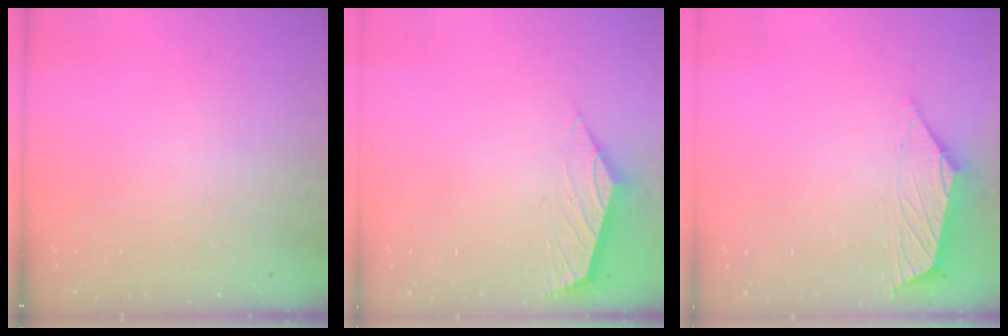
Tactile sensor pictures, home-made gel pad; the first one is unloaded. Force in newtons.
{"total": 2.1, "press": 2.0, "slide": 0.7}
{"total": 2.9, "press": 2.8, "slide": 0.6}